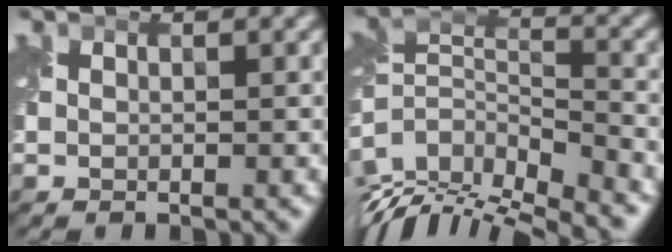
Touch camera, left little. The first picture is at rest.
{"total": 11.0, "force": [-7.8, 5.1, 5.9], "torque": [-0.120, 0.002, -0.120]}